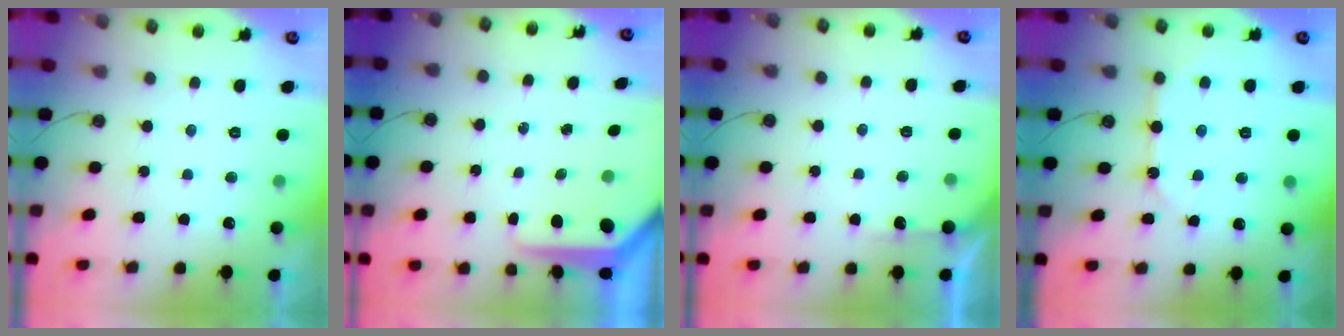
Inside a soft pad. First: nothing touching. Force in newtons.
{"total": 9.8, "press": 9.8, "slide": 0.7}
{"total": 2.6, "press": 2.6, "slide": 0.4}
{"total": 8.1, "press": 8.0, "slide": 0.9}